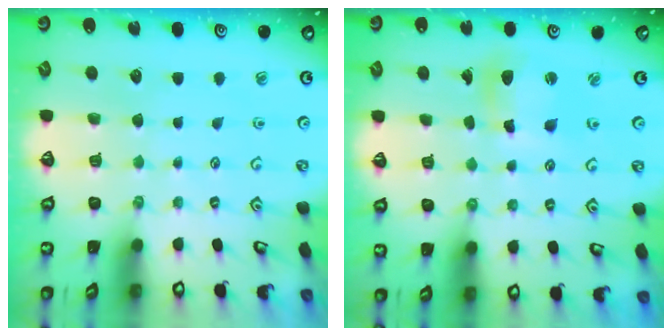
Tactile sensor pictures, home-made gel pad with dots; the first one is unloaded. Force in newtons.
{"total": 9.7, "press": 9.7, "slide": 1.1}